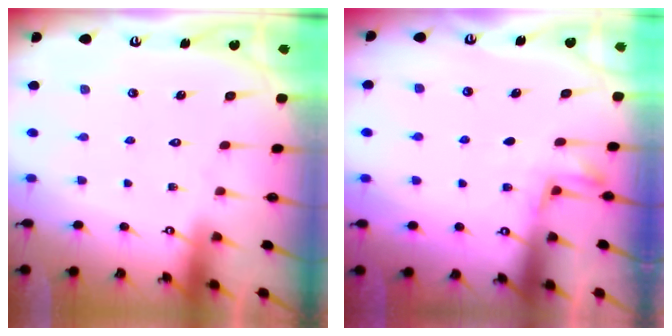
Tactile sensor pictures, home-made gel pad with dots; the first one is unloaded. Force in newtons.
{"total": 4.9, "press": 4.7, "slide": 1.3}